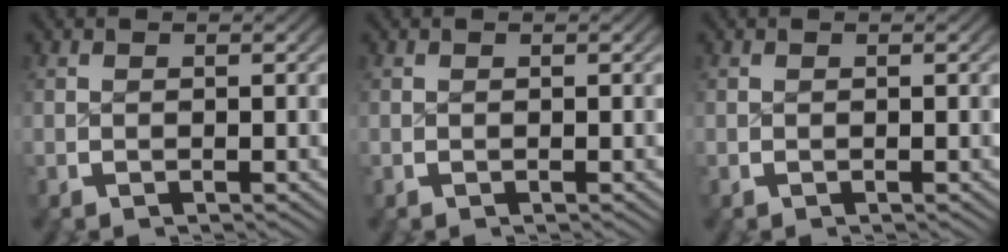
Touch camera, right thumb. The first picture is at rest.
{"total": 1.0, "force": [0.3, -0.4, -0.9], "torque": [0.012, 0.000, 0.008]}
{"total": 0.7, "force": [0.2, -0.2, -0.6], "torque": [0.008, 0.000, 0.005]}